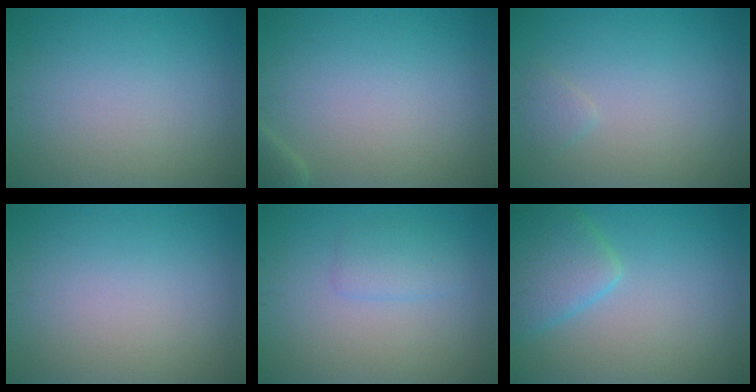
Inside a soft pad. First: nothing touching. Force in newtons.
{"total": 1.1, "press": 1.1, "slide": 0.1}
{"total": 0.9, "press": 0.9, "slide": 0.1}
{"total": 0.0}
{"total": 1.7, "press": 1.7, "slide": 0.2}
{"total": 4.2, "press": 4.2, "slide": 0.3}